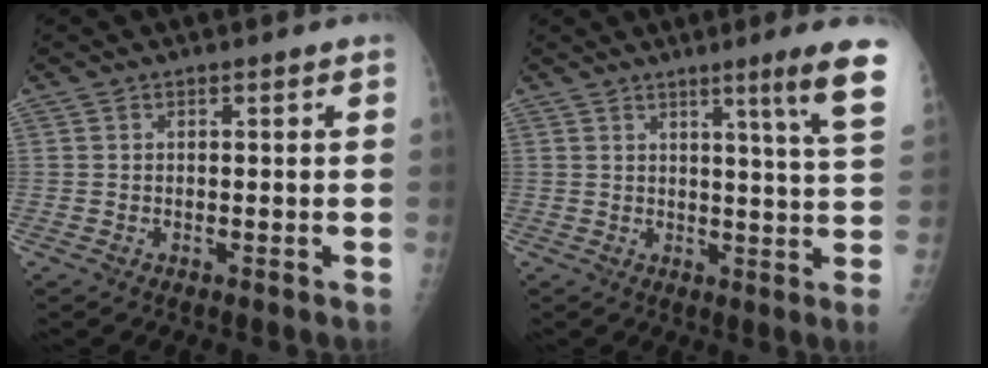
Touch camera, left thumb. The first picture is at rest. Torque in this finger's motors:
{"motor_torque": [0.13, 0.25, 0.13, -0.12, 0.17]}